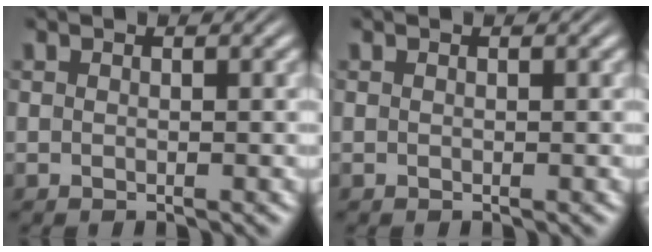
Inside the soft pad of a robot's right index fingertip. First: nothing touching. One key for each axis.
{"total": 0.0}